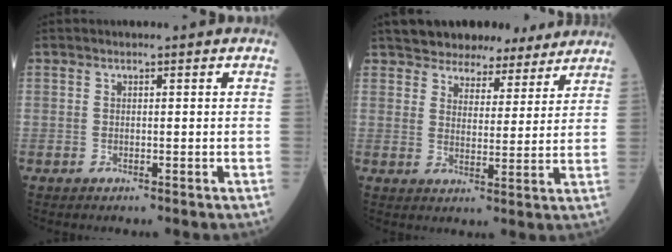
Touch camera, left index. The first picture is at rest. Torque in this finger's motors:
{"motor_torque": [-1.05, -1.09, -0.90, 0.16]}